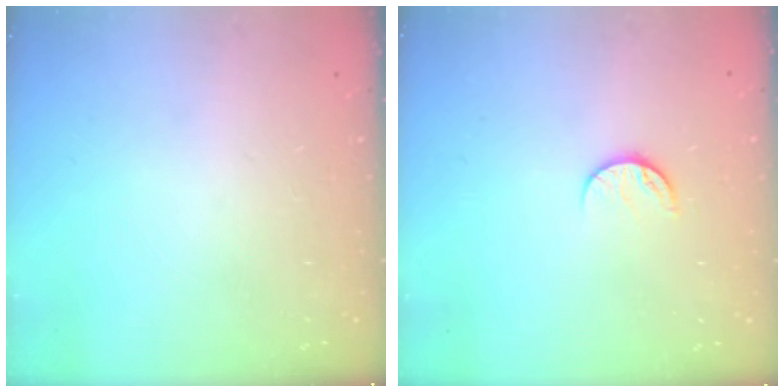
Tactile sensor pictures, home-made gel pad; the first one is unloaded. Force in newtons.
{"total": 7.2, "press": 7.1, "slide": 0.8}